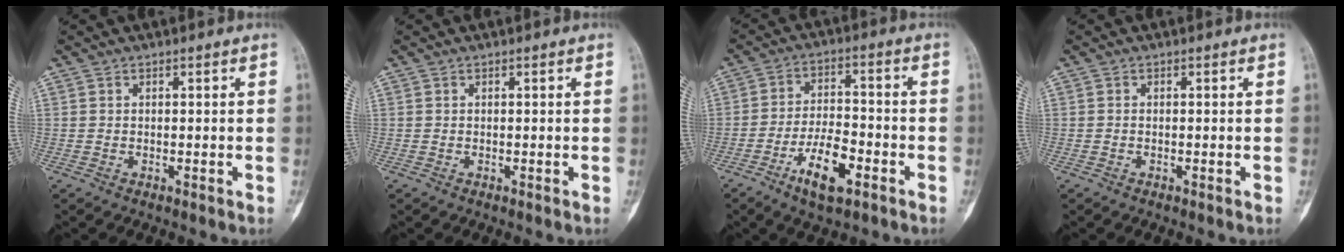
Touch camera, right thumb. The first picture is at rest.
{"total": 0.0}
{"total": 9.7, "force": [-5.0, 3.8, 7.4], "torque": [-0.127, 0.026, -0.088]}
{"total": 0.0}